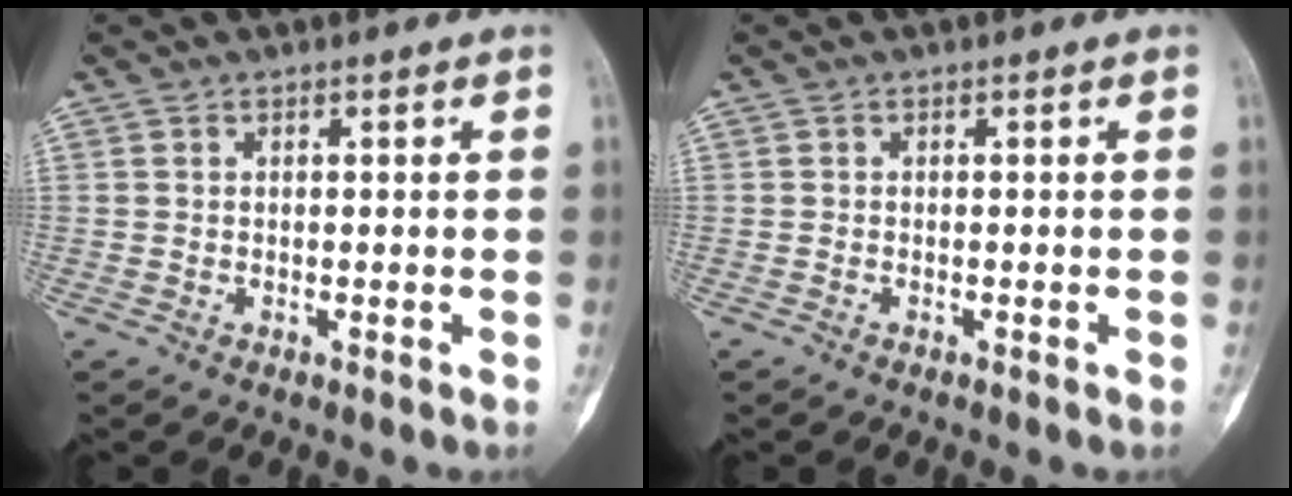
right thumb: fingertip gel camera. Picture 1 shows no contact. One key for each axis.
{"total": 0.0}